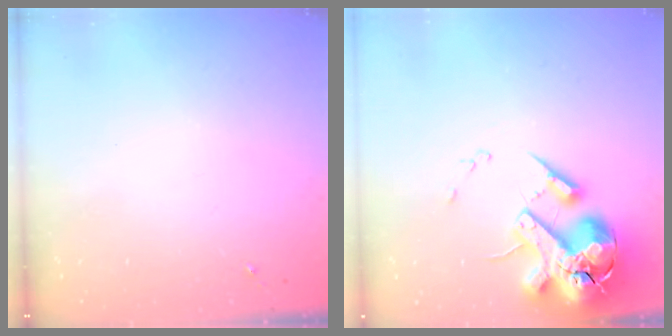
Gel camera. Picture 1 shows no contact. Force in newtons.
{"total": 20.7, "press": 20.4, "slide": 3.5}